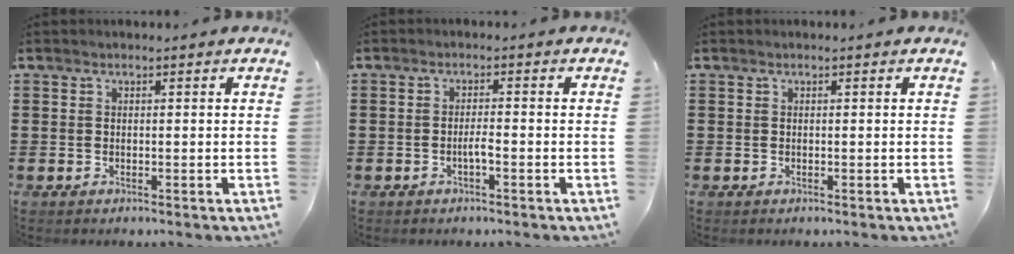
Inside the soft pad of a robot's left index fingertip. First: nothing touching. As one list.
[{"total": 1.8, "force": [-0.7, 0.2, 1.6], "torque": [-0.032, 0.001, -0.013]}, {"total": 0.0}]